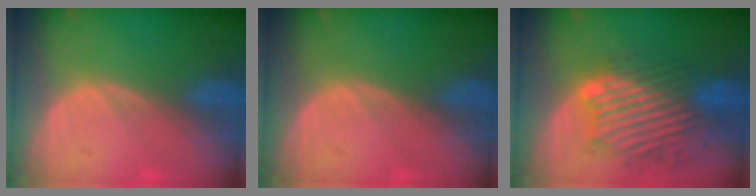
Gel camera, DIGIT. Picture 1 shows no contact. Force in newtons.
{"total": 0.0}
{"total": 11.0, "press": 10.2, "slide": 4.1}